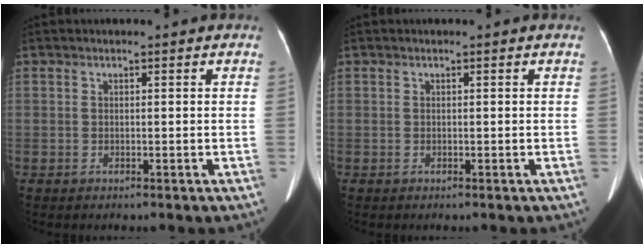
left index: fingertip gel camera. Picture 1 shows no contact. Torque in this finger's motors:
{"motor_torque": [-0.14, -0.08, 0.00, -0.01]}